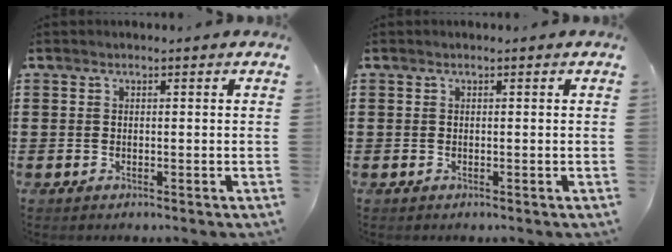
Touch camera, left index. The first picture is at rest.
{"total": 0.0}